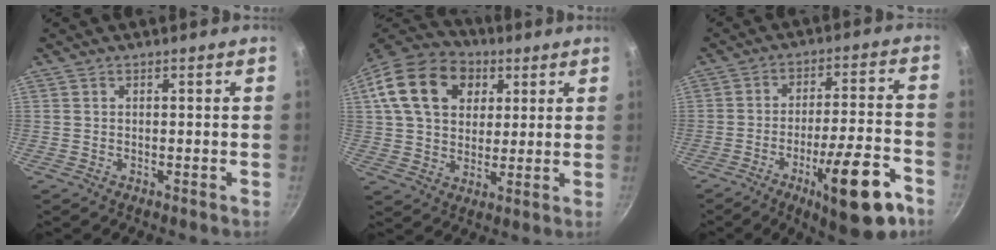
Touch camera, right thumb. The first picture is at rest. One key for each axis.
{"total": 18.5, "fx": 5.9, "fy": 13.7, "fz": 10.9, "tx": -0.181, "ty": 0.012, "tz": 0.093}
{"total": 17.4, "fx": -8.9, "fy": 4.4, "fz": 14.2, "tx": -0.186, "ty": 0.050, "tz": -0.122}